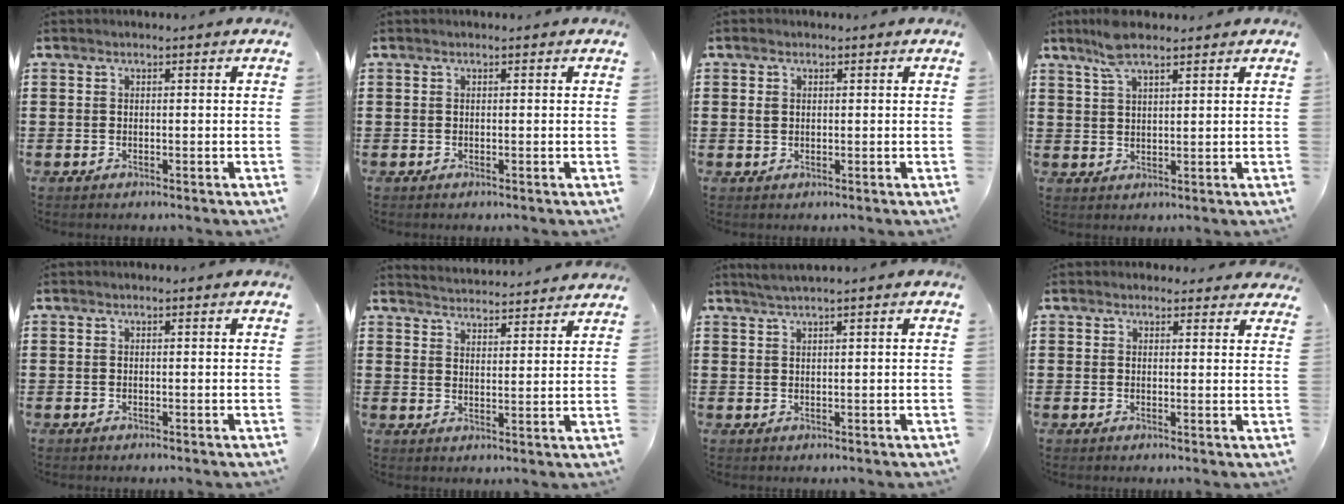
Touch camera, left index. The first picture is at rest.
{"total": 0.0}
{"total": 1.4, "force": [0.3, 1.1, 0.9], "torque": [-0.020, 0.009, 0.005]}
{"total": 5.3, "force": [3.9, 1.5, 3.4], "torque": [-0.076, 0.004, 0.071]}
{"total": 0.0}
{"total": 3.8, "force": [3.7, -0.7, -0.4], "torque": [-0.007, -0.026, 0.064]}
{"total": 1.7, "force": [1.3, -0.2, 1.1], "torque": [-0.021, 0.001, 0.025]}
{"total": 2.0, "force": [1.8, 0.9, 0.2], "torque": [0.000, 0.001, 0.033]}